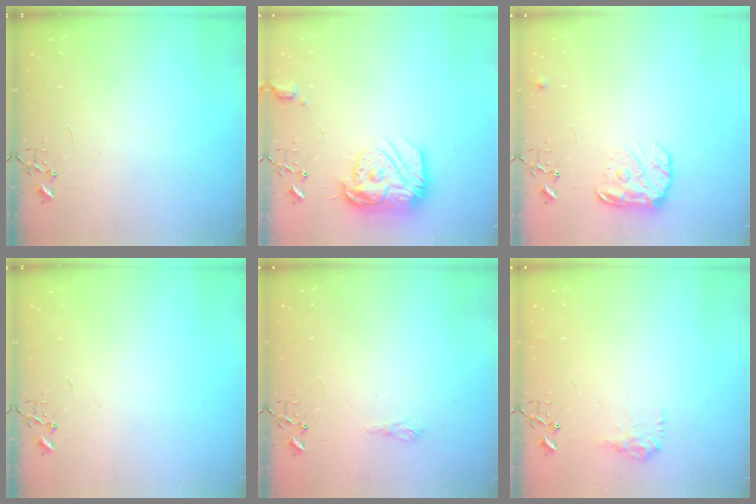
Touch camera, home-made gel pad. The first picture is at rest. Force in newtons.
{"total": 17.7, "press": 17.6, "slide": 1.4}
{"total": 12.7, "press": 12.6, "slide": 0.7}
{"total": 0.0}
{"total": 6.1, "press": 6.1, "slide": 0.7}
{"total": 8.9, "press": 8.9, "slide": 0.3}